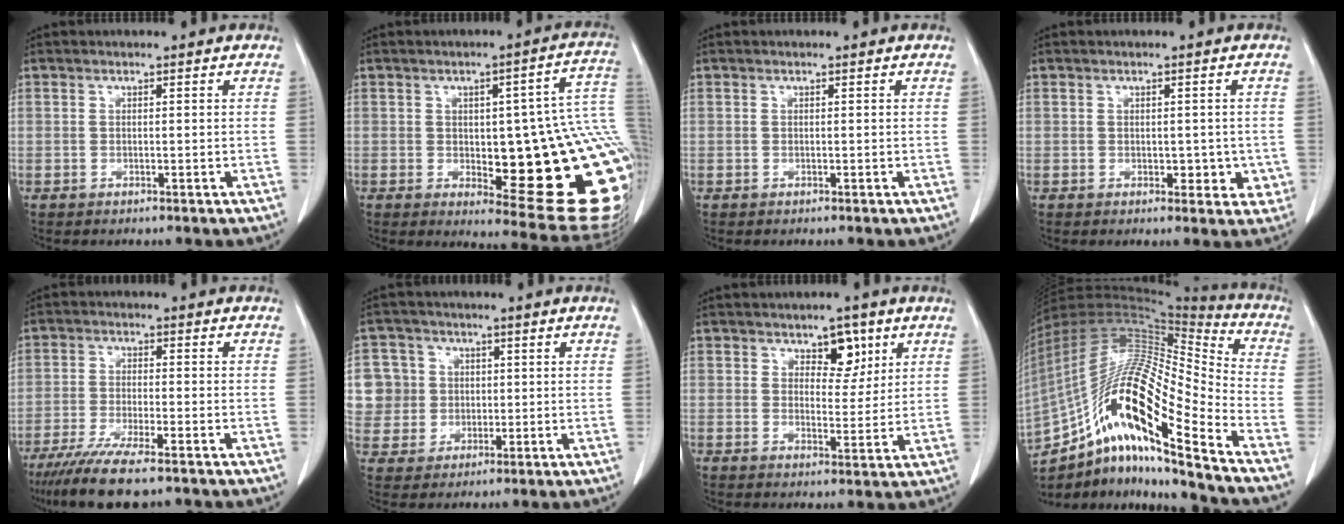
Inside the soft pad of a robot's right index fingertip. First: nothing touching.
{"total": 25.3, "force": [-1.8, 6.8, 24.3], "torque": [-0.208, 0.017, 0.000]}
{"total": 0.0}
{"total": 3.7, "force": [-0.4, 2.5, 2.7], "torque": [-0.015, 0.005, 0.005]}
{"total": 9.9, "force": [-7.5, 0.9, 6.5], "torque": [-0.109, -0.025, -0.122]}
{"total": 10.3, "force": [1.8, 10.1, 1.6], "torque": [-0.056, 0.039, 0.053]}
{"total": 4.8, "force": [2.7, 2.6, 2.9], "torque": [-0.034, 0.002, 0.041]}
{"total": 24.3, "force": [-14.0, 2.9, 19.7], "torque": [-0.371, 0.000, -0.248]}